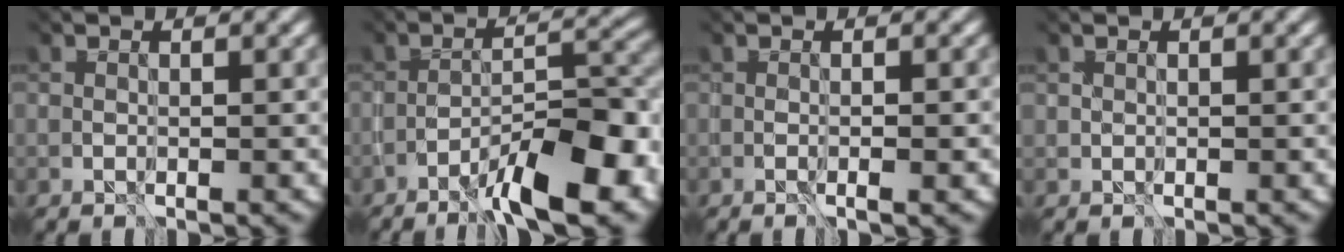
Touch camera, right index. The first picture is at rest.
{"total": 7.6, "force": [-5.9, 0.4, 4.8], "torque": [-0.083, 0.010, -0.082]}
{"total": 1.1, "force": [-0.8, -0.2, 0.8], "torque": [-0.009, 0.001, -0.008]}
{"total": 0.5, "force": [0.3, 0.4, -0.2], "torque": [0.008, -0.001, 0.005]}